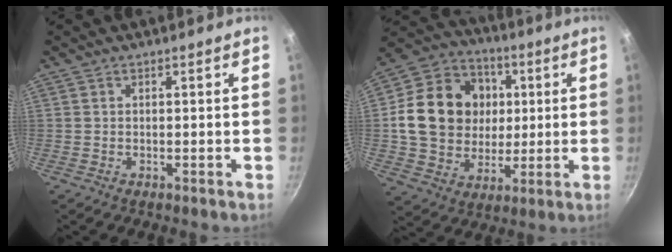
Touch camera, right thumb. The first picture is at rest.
{"total": 20.2, "force": [2.5, 16.8, 10.9], "torque": [-0.170, 0.019, 0.046]}